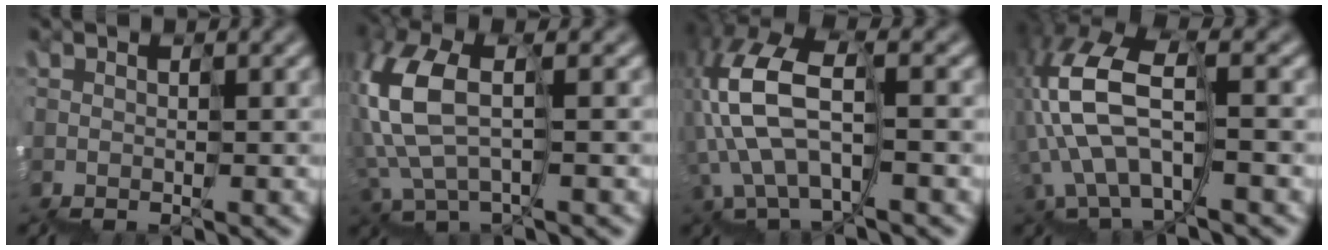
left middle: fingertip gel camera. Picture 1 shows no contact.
{"total": 4.5, "force": [1.2, 1.6, 4.1], "torque": [-0.123, 0.027, 0.019]}
{"total": 7.6, "force": [-0.3, 3.5, 6.7], "torque": [-0.166, 0.025, 0.000]}
{"total": 8.3, "force": [-0.9, 3.8, 7.3], "torque": [-0.176, 0.026, -0.013]}